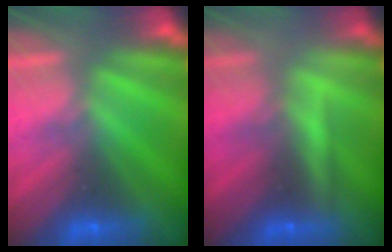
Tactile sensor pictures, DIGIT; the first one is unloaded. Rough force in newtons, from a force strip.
{"total": 2.0}